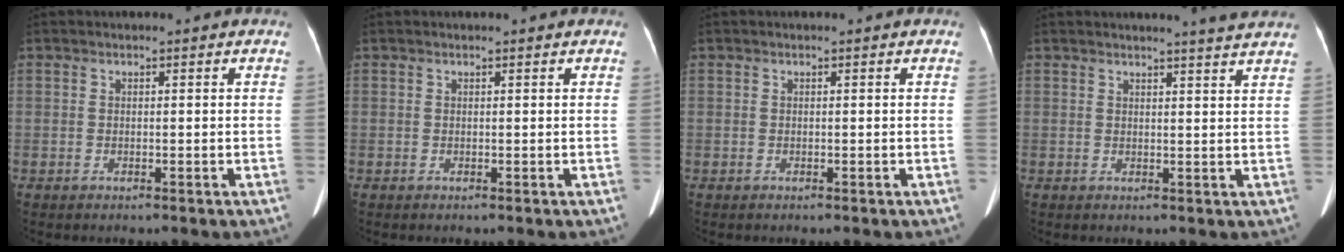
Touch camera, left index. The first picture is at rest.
{"total": 0.6, "force": [0.5, 0.0, 0.2], "torque": [-0.007, 0.007, 0.005]}
{"total": 0.0}
{"total": 5.1, "force": [4.7, -0.8, 1.8], "torque": [-0.027, -0.004, 0.041]}